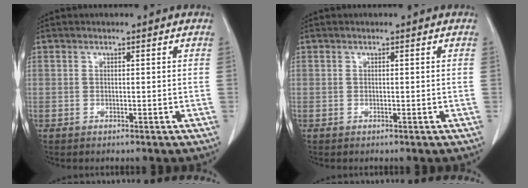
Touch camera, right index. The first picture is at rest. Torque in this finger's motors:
{"motor_torque": [0.02, 0.00, 0.00, 0.01]}